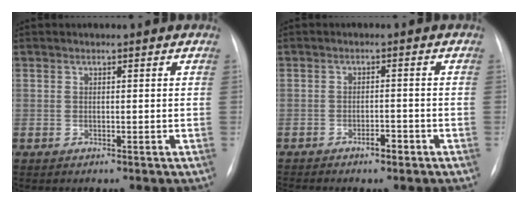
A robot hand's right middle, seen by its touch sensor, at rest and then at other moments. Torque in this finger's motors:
{"motor_torque": [0.48, -0.51, 0.08, 0.02]}